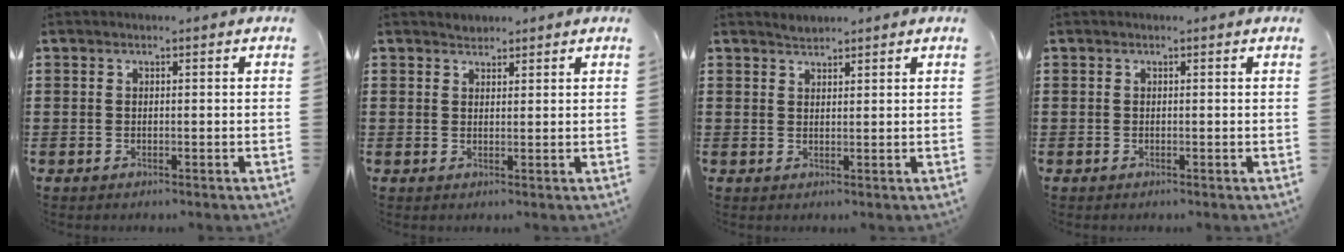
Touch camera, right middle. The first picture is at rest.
{"total": 1.3, "force": [1.2, 0.4, -0.3], "torque": [0.002, 0.000, 0.024]}
{"total": 1.3, "force": [1.3, 0.2, -0.2], "torque": [-0.001, -0.001, 0.025]}
{"total": 0.0}